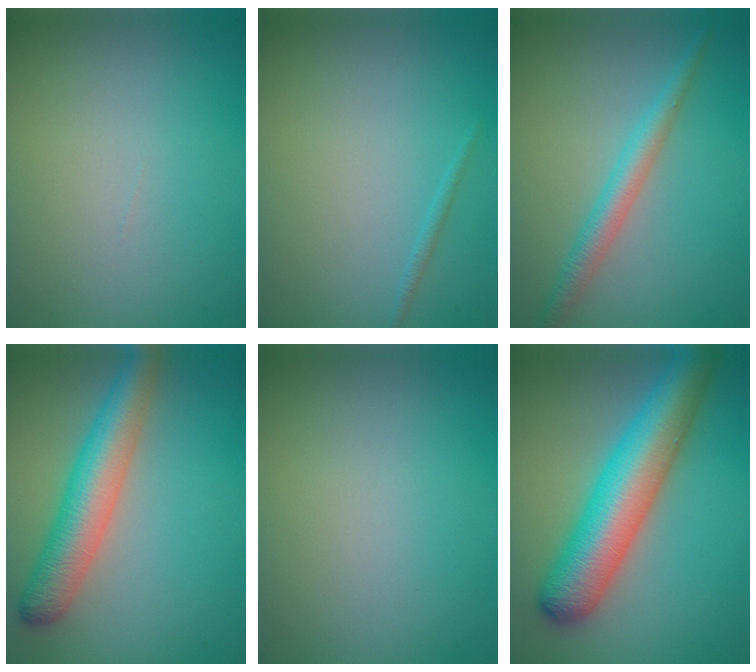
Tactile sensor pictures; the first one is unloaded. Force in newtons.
{"total": 0.7, "press": 0.6, "slide": 0.1}
{"total": 2.9, "press": 2.9, "slide": 0.1}
{"total": 6.1, "press": 6.1, "slide": 0.2}
{"total": 0.0}
{"total": 9.1, "press": 9.1, "slide": 0.4}